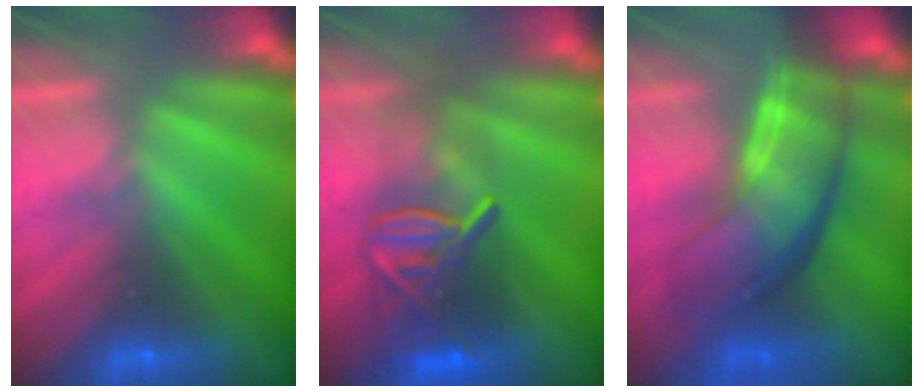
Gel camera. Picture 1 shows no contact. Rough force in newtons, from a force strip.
{"total": 6.8}
{"total": 7.2}